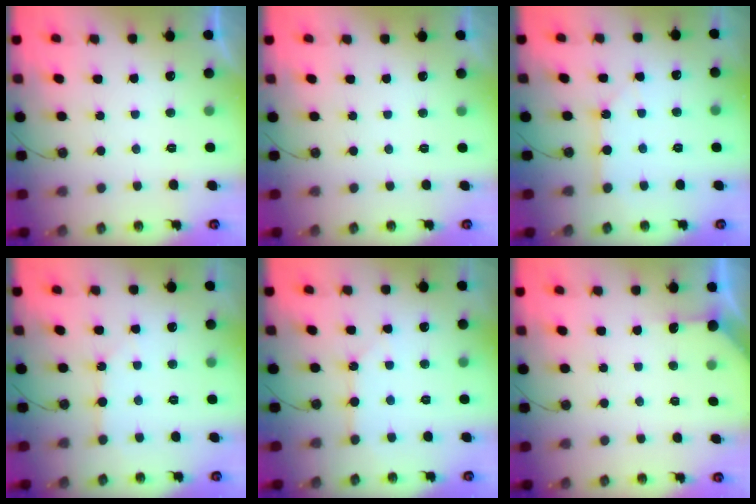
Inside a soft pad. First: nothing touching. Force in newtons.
{"total": 0.0}
{"total": 3.2, "press": 3.2, "slide": 0.2}
{"total": 3.3, "press": 3.2, "slide": 0.3}
{"total": 3.6, "press": 3.5, "slide": 0.2}
{"total": 3.0, "press": 2.9, "slide": 0.4}